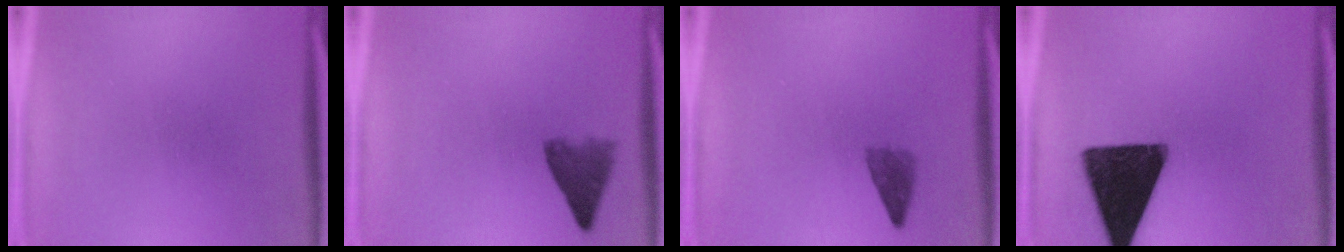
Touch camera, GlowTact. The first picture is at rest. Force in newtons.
{"total": 4.4}
{"total": 2.4}
{"total": 17.4}